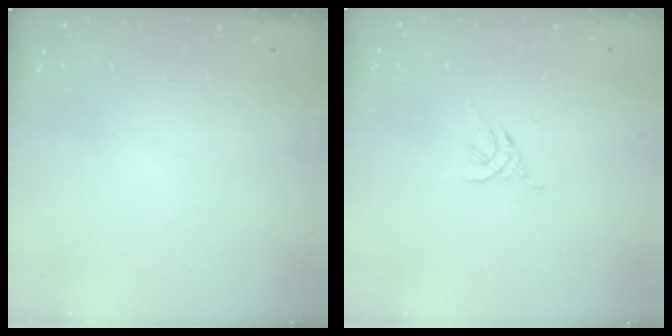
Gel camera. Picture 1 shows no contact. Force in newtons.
{"total": 2.7, "press": 2.6, "slide": 0.7}